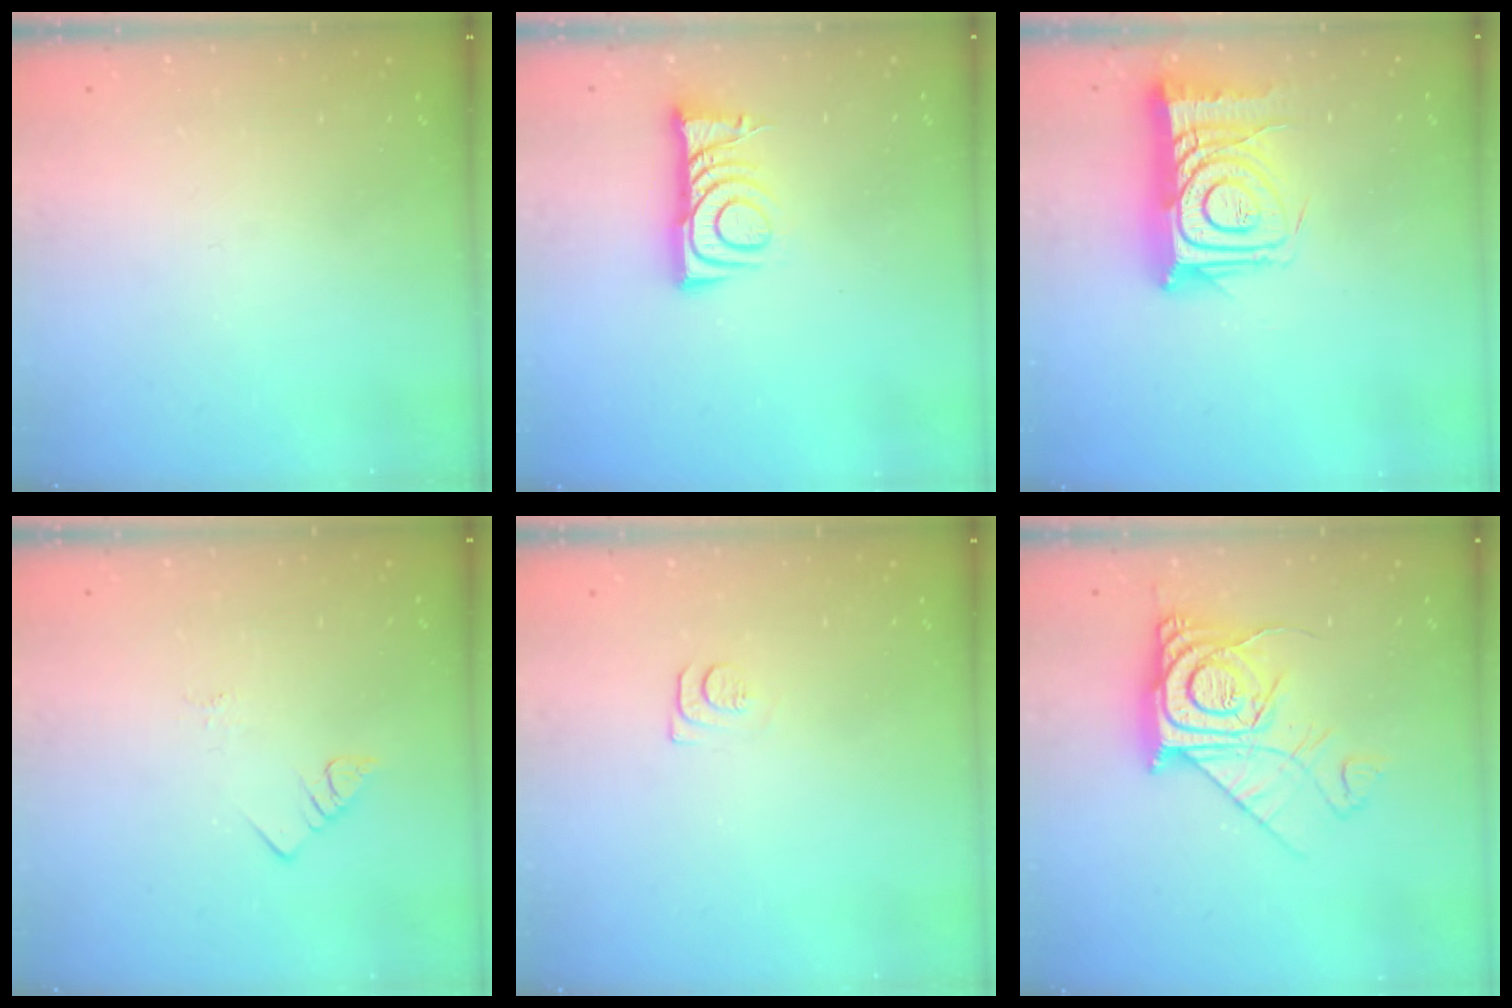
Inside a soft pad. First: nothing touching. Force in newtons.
{"total": 7.6, "press": 7.6, "slide": 0.7}
{"total": 15.4, "press": 15.3, "slide": 1.4}
{"total": 2.8, "press": 2.8, "slide": 0.4}
{"total": 4.3, "press": 4.3, "slide": 0.7}
{"total": 15.1, "press": 15.0, "slide": 1.4}